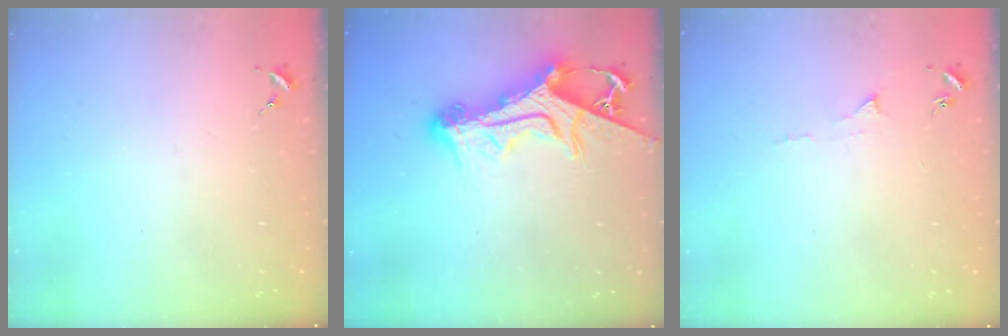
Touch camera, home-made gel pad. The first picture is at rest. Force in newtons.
{"total": 15.5, "press": 15.4, "slide": 1.6}
{"total": 3.5, "press": 3.5, "slide": 0.5}